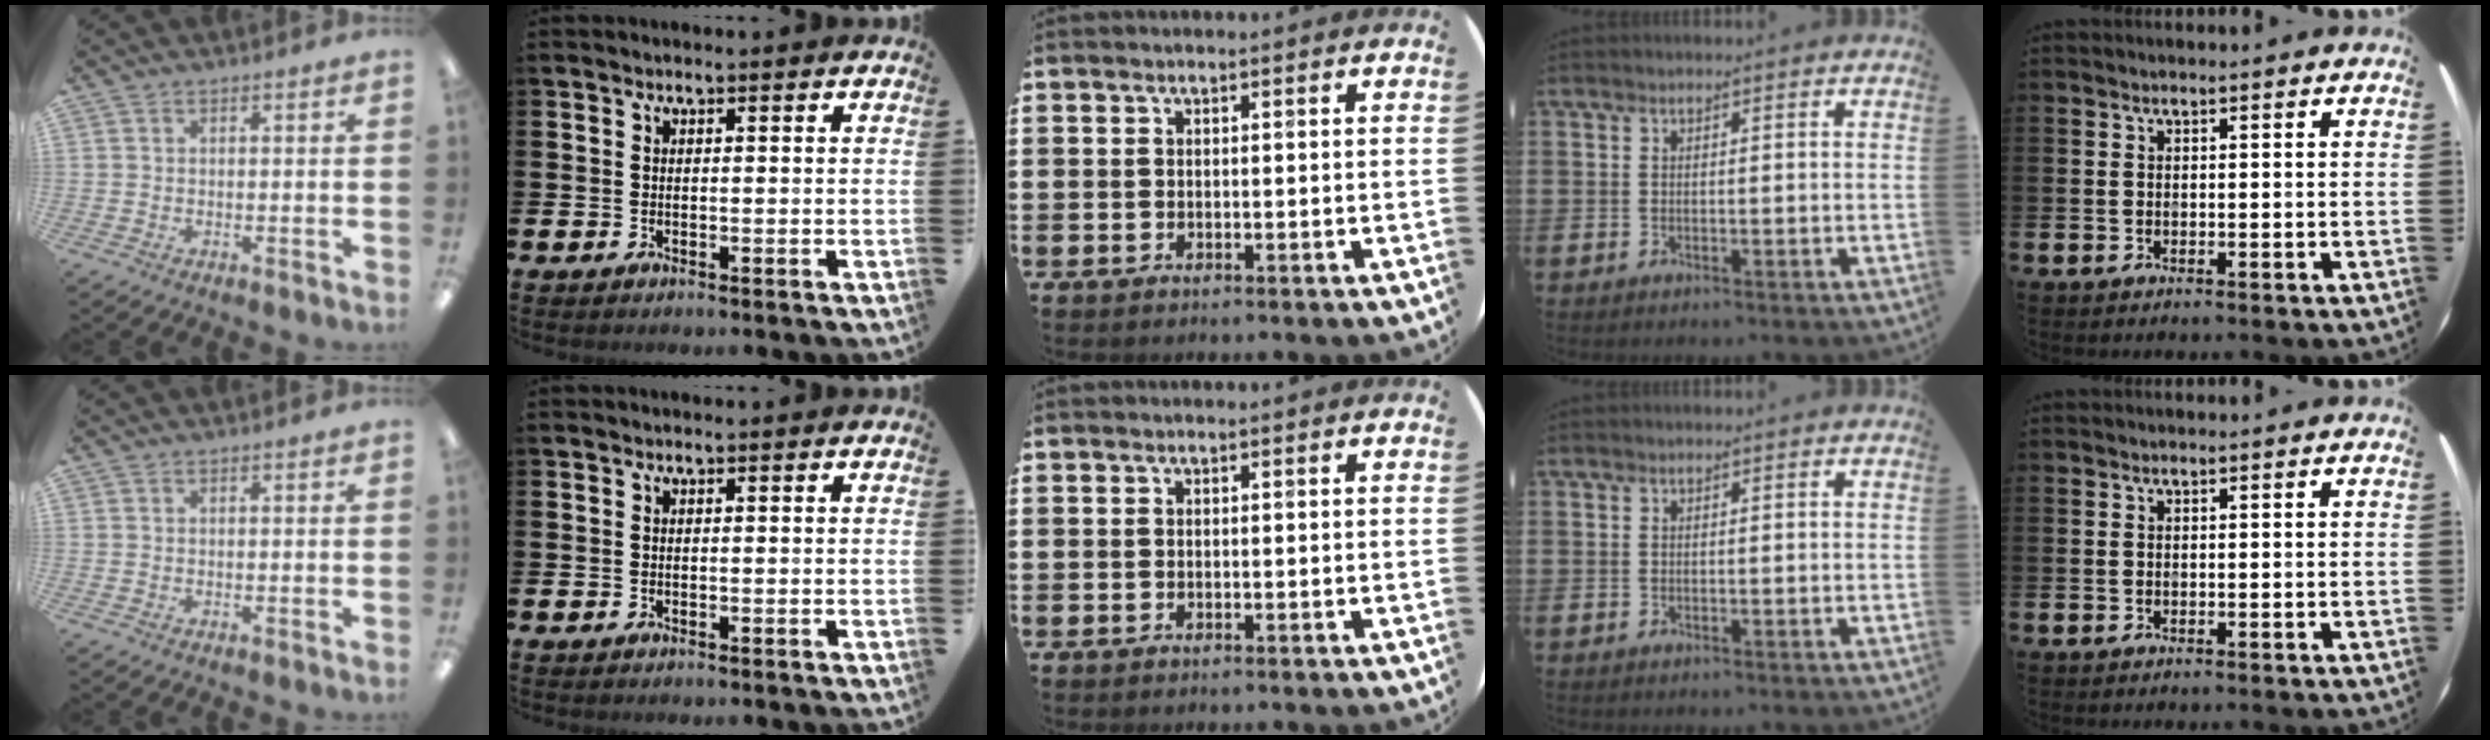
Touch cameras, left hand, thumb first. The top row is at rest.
{}